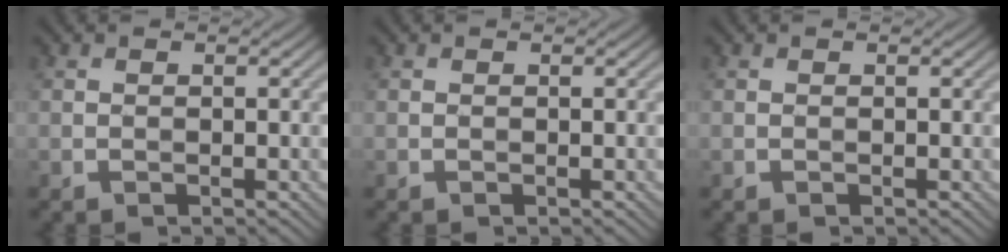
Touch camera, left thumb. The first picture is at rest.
{"total": 0.0}
{"total": 0.0}